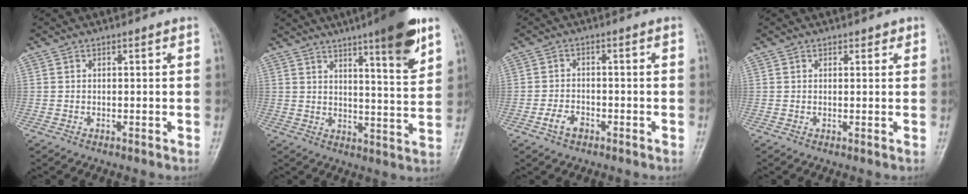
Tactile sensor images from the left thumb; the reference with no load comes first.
{"total": 13.7, "force": [8.2, 2.0, 10.8], "torque": [-0.138, -0.044, 0.117]}
{"total": 3.5, "force": [-1.9, 2.1, 2.0], "torque": [-0.036, 0.014, -0.034]}
{"total": 1.4, "force": [1.0, 0.8, 0.6], "torque": [0.004, -0.004, 0.009]}